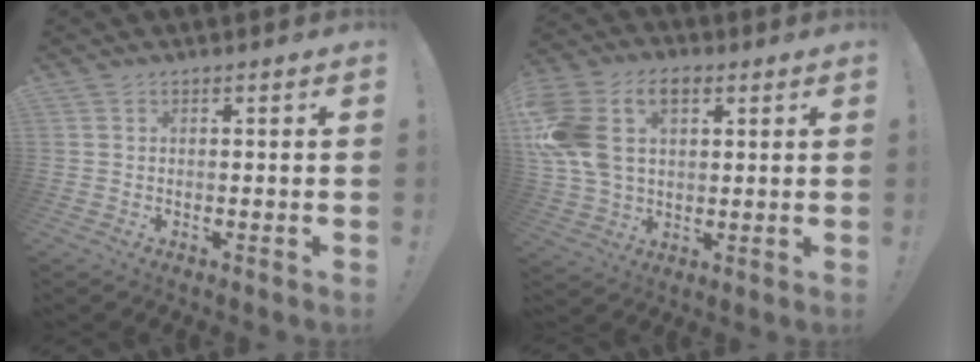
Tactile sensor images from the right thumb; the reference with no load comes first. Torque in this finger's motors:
{"motor_torque": [1.78, 3.23, 1.48, 0.28, 0.34]}